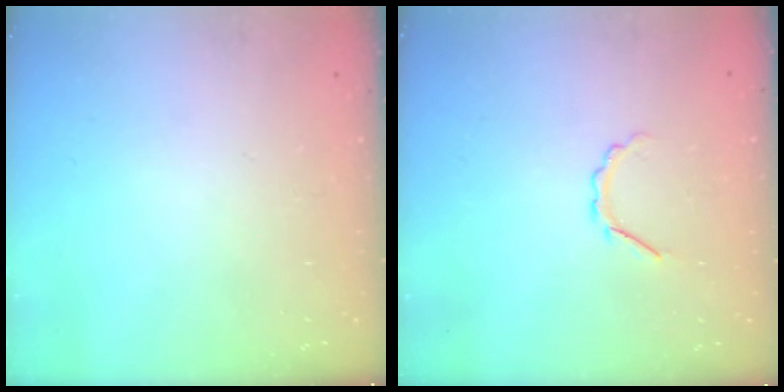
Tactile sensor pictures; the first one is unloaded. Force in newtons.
{"total": 2.9, "press": 2.7, "slide": 0.8}